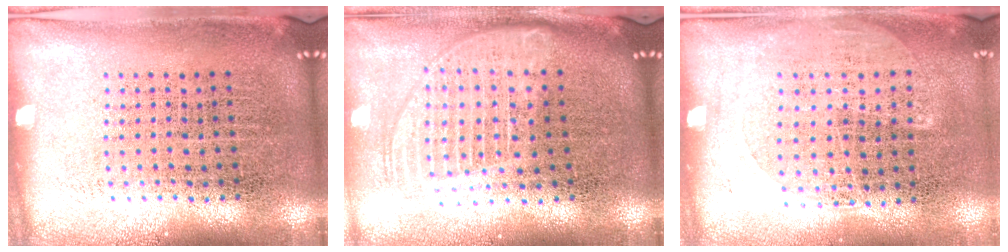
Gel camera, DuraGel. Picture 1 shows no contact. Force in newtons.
{"total": 1.7, "press": 1.4, "slide": 0.9}
{"total": 1.3, "press": 1.0, "slide": 0.7}